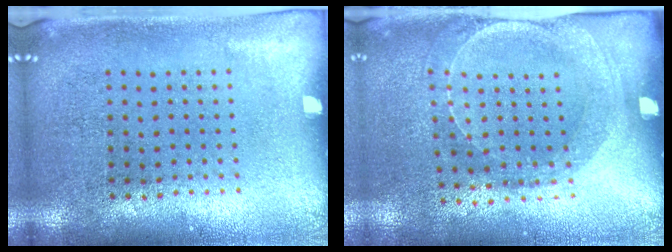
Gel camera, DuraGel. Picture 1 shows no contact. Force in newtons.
{"total": 1.5, "press": 1.5, "slide": 0.4}